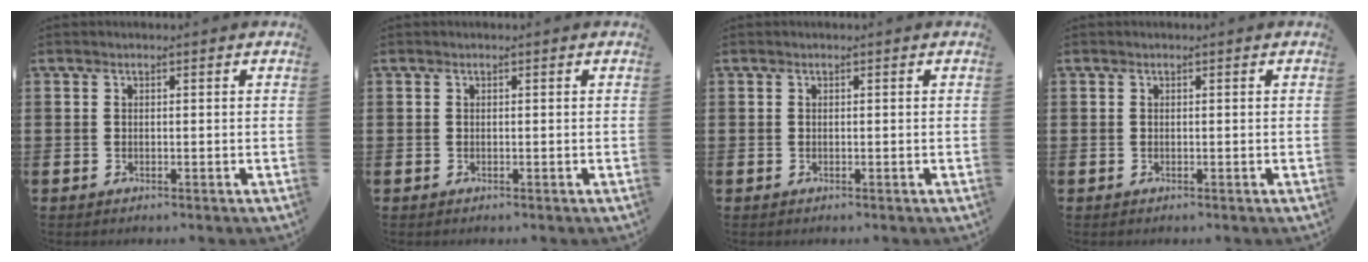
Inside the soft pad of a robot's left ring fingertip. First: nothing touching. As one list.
[{"total": 0.0}, {"total": 0.0}, {"total": 0.0}]